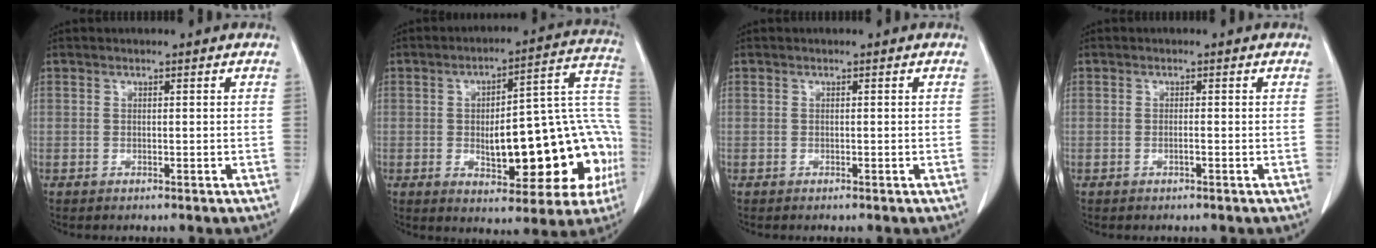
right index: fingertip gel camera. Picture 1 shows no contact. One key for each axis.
{"total": 21.8, "fx": -4.3, "fy": 7.1, "fz": 20.1, "tx": -0.201, "ty": 0.045, "tz": -0.039}
{"total": 0.0}
{"total": 0.7, "fx": -0.3, "fy": 0.0, "fz": 0.7, "tx": -0.014, "ty": 0.001, "tz": -0.005}